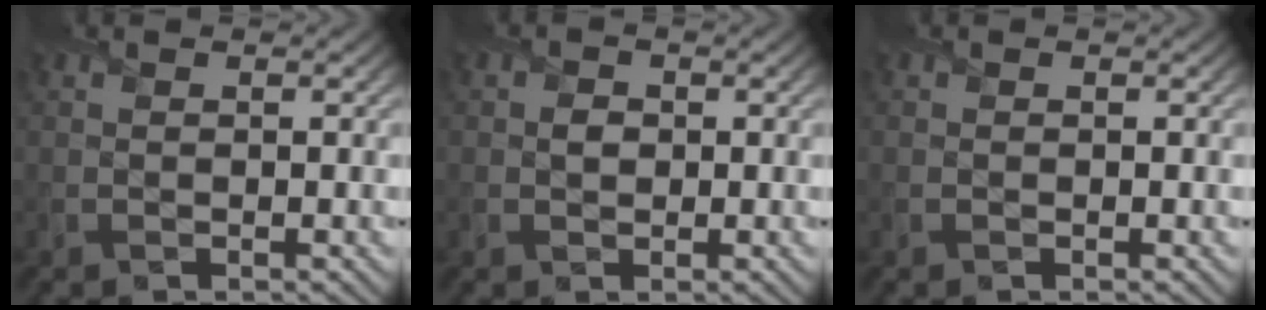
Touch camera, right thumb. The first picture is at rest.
{"total": 1.4, "force": [0.0, 1.2, 0.6], "torque": [-0.012, -0.003, -0.003]}
{"total": 0.0}